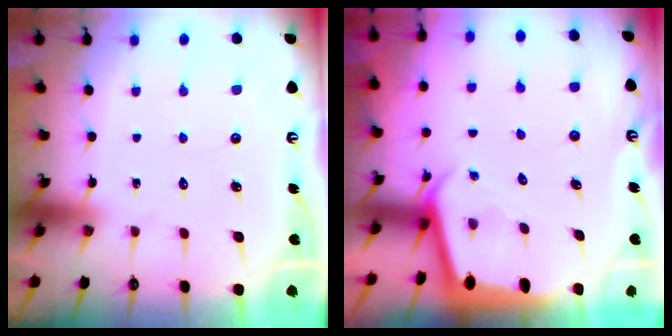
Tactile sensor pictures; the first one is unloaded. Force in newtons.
{"total": 2.0, "press": 2.0, "slide": 0.1}